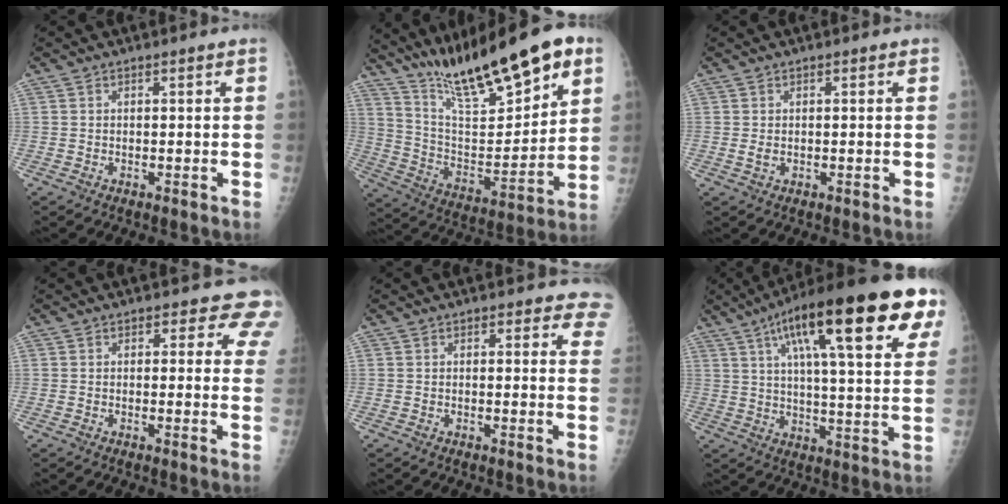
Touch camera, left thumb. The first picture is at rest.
{"total": 24.4, "force": [16.4, 6.6, 16.8], "torque": [-0.240, -0.060, 0.286]}
{"total": 1.1, "force": [0.0, 0.7, 0.8], "torque": [-0.011, -0.002, 0.003]}
{"total": 6.4, "force": [5.0, 3.3, 2.2], "torque": [0.021, -0.019, 0.032]}
{"total": 5.7, "force": [4.9, 2.4, 1.7], "torque": [0.025, -0.017, 0.033]}
{"total": 27.5, "force": [12.9, 6.5, 23.4], "torque": [-0.343, 0.000, 0.191]}